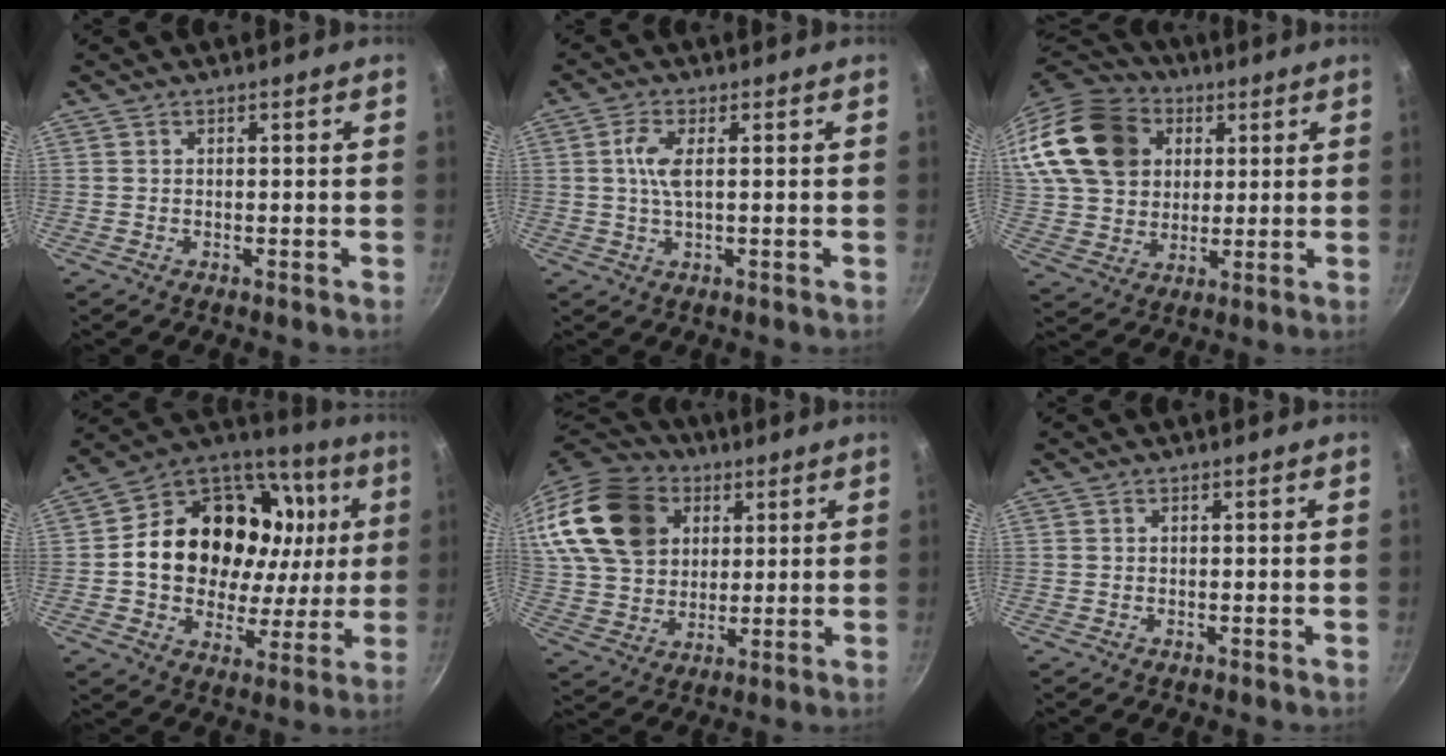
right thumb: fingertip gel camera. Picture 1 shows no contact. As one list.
[{"total": 4.4, "force": [0.5, 1.2, 4.2], "torque": [-0.101, 0.004, 0.010]}, {"total": 25.7, "force": [9.2, 19.7, 13.7], "torque": [-0.287, 0.025, 0.175]}, {"total": 28.5, "force": [5.4, 20.6, 19.0], "torque": [-0.279, 0.019, 0.091]}, {"total": 25.4, "force": [10.0, 18.9, 13.7], "torque": [-0.274, 0.014, 0.191]}, {"total": 0.0}]